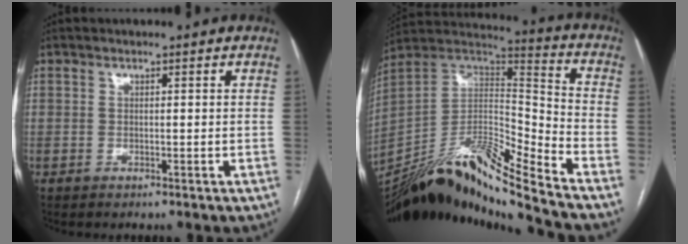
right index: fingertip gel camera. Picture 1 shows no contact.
{"total": 21.0, "force": [-18.2, -1.4, 10.3], "torque": [-0.209, 0.011, -0.332]}